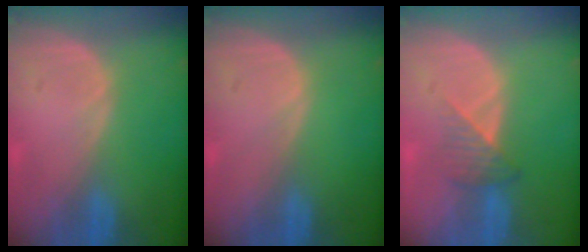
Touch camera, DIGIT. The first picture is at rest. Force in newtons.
{"total": 0.0}
{"total": 3.5, "press": 3.1, "slide": 1.5}